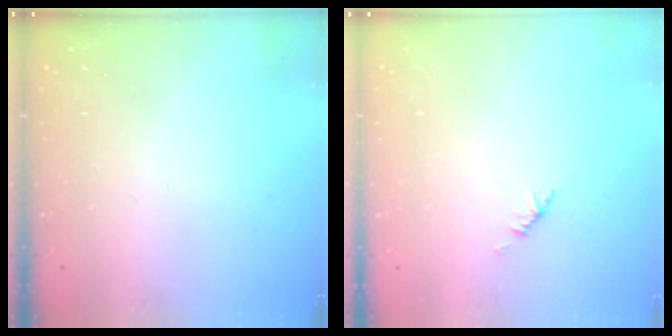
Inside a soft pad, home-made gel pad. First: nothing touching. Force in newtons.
{"total": 1.9, "press": 1.8, "slide": 0.6}